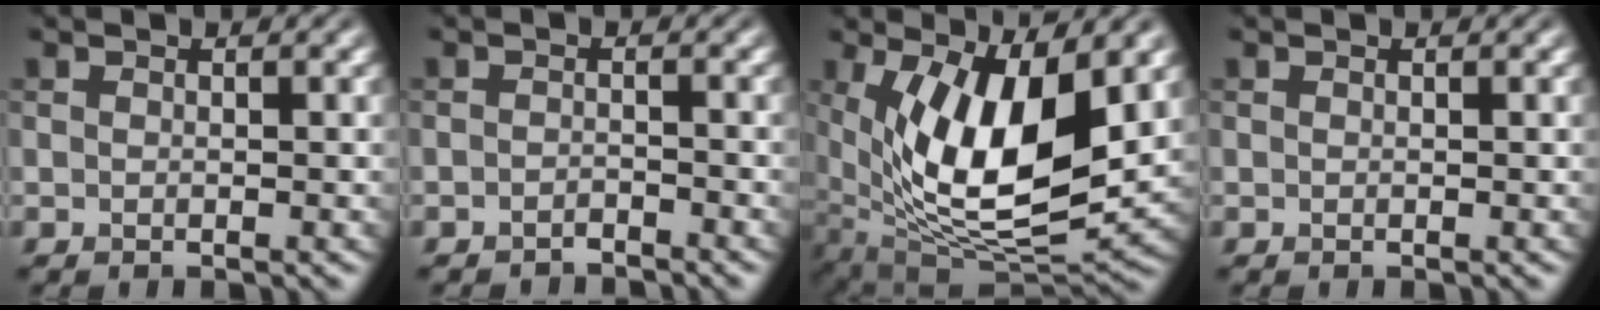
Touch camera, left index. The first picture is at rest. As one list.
[{"total": 1.6, "force": [-1.5, 0.1, 0.3], "torque": [-0.002, -0.002, -0.030]}, {"total": 11.8, "force": [1.9, 4.8, 10.6], "torque": [-0.189, -0.026, 0.037]}, {"total": 0.0}]